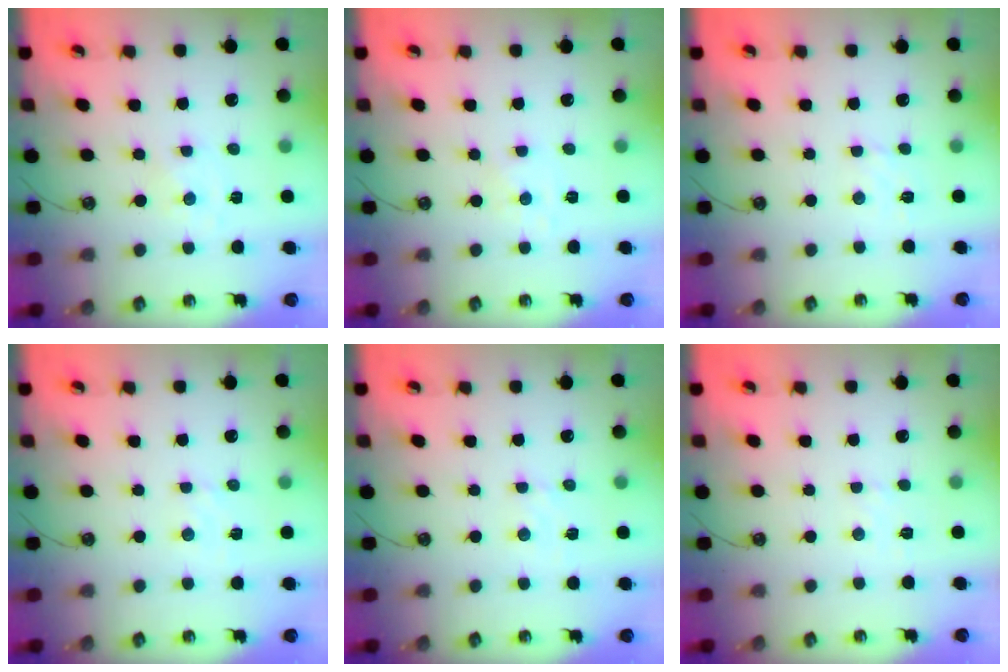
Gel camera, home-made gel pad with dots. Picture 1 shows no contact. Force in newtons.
{"total": 1.5, "press": 1.5, "slide": 0.2}
{"total": 2.5, "press": 2.4, "slide": 0.5}
{"total": 2.3, "press": 2.3, "slide": 0.4}
{"total": 2.3, "press": 2.3, "slide": 0.4}
{"total": 1.9, "press": 1.9, "slide": 0.3}